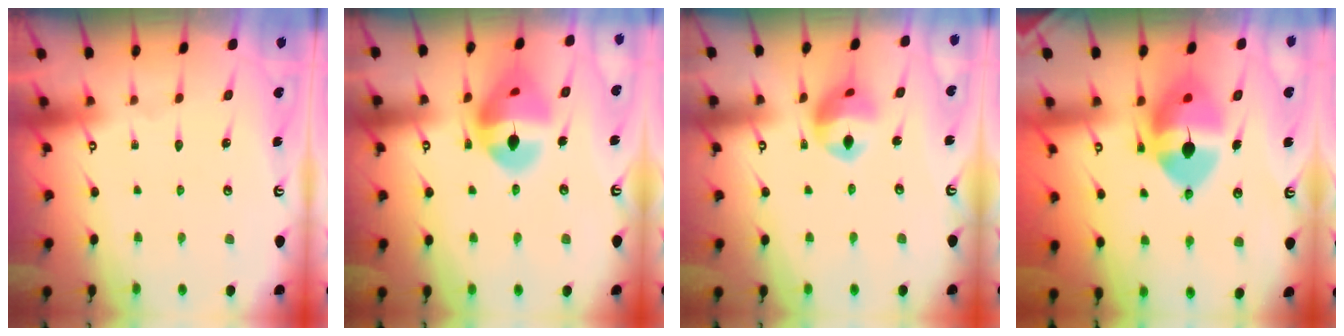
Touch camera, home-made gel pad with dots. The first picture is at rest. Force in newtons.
{"total": 15.9, "press": 15.7, "slide": 2.1}
{"total": 11.2, "press": 11.2, "slide": 0.8}
{"total": 12.9, "press": 12.7, "slide": 2.3}